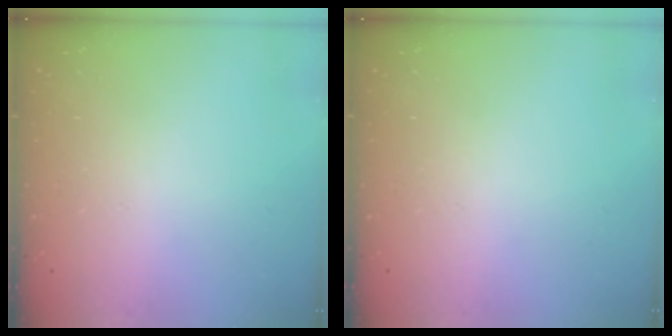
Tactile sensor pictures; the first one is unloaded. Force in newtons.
{"total": 0.0}